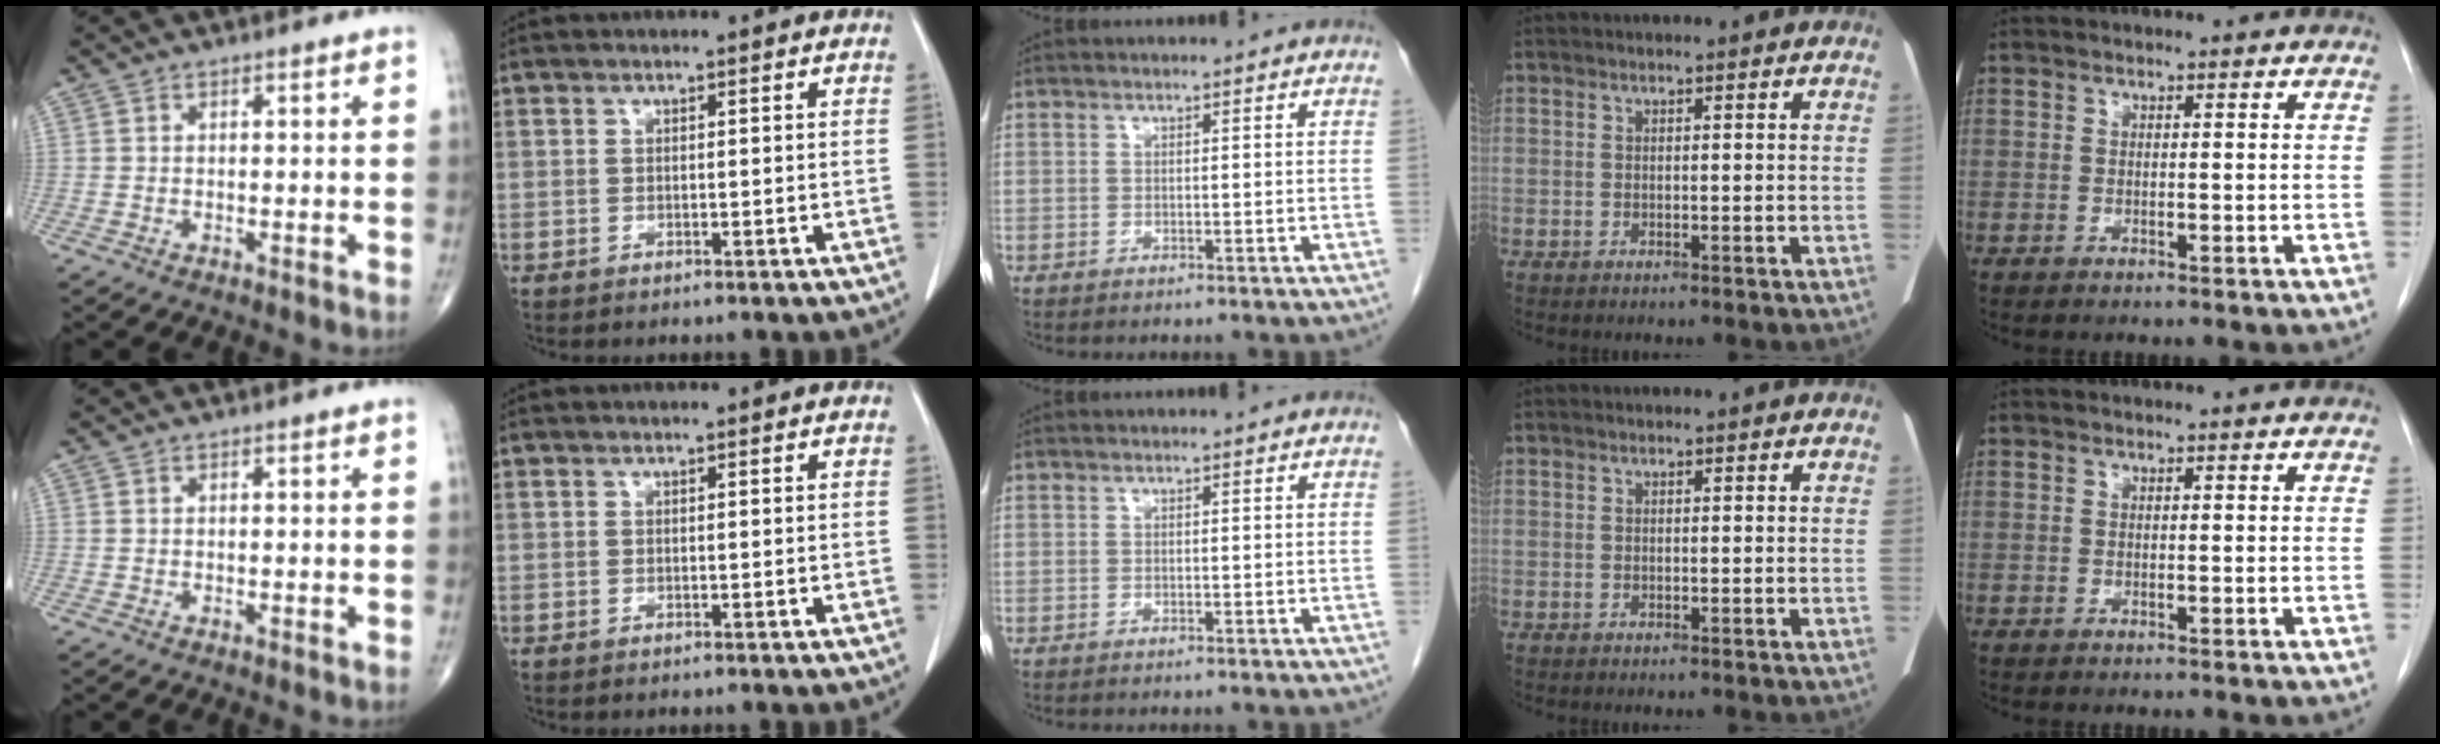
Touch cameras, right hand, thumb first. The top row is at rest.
{}